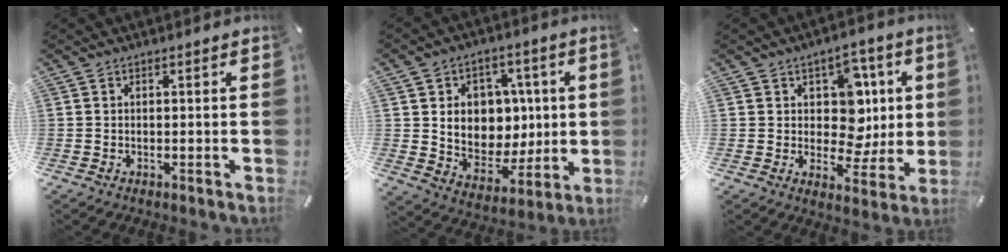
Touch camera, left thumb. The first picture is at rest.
{"total": 11.8, "force": [2.3, 10.5, 4.7], "torque": [-0.062, -0.018, 0.054]}
{"total": 11.2, "force": [2.7, 9.4, 5.4], "torque": [-0.061, -0.024, 0.053]}